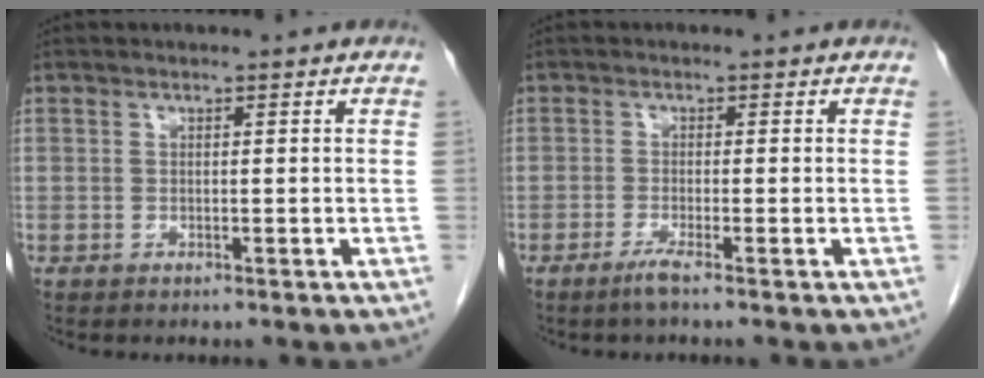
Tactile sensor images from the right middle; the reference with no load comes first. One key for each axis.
{"total": 1.9, "fx": -1.3, "fy": -0.4, "fz": 1.3, "tx": -0.030, "ty": -0.003, "tz": -0.030}